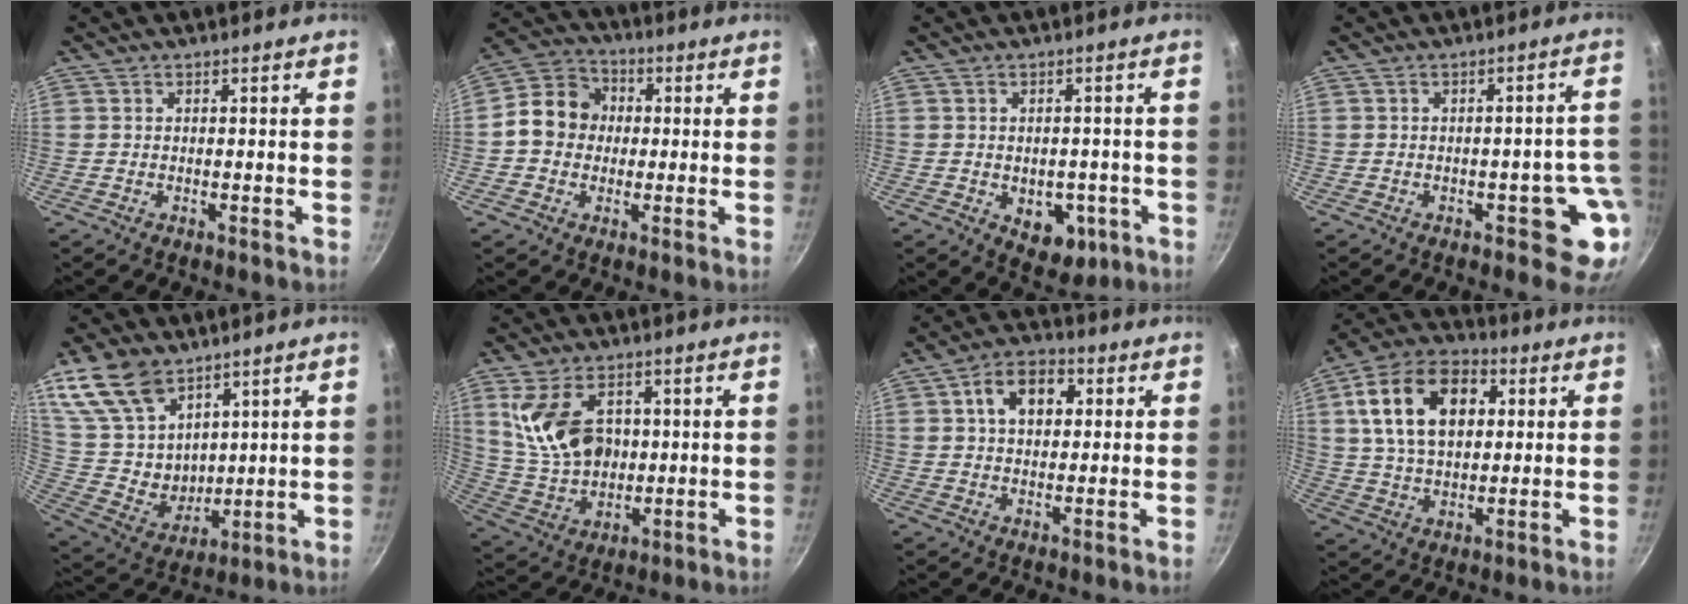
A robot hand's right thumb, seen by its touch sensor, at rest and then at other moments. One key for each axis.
{"total": 10.0, "fx": 0.1, "fy": 8.8, "fz": 4.9, "tx": -0.052, "ty": 0.022, "tz": -0.021}
{"total": 8.1, "fx": -2.4, "fy": 5.6, "fz": 5.3, "tx": -0.036, "ty": 0.002, "tz": -0.021}
{"total": 7.5, "fx": -2.4, "fy": 4.2, "fz": 5.8, "tx": -0.003, "ty": 0.025, "tz": -0.027}
{"total": 17.1, "fx": 10.5, "fy": 10.8, "fz": 8.2, "tx": -0.130, "ty": -0.058, "tz": 0.219}
{"total": 14.9, "fx": 3.5, "fy": 10.2, "fz": 10.3, "tx": -0.172, "ty": -0.015, "tz": 0.082}
{"total": 9.3, "fx": 2.4, "fy": 6.3, "fz": 6.4, "tx": -0.078, "ty": 0.012, "tz": 0.029}
{"total": 18.5, "fx": 5.0, "fy": 11.9, "fz": 13.2, "tx": -0.210, "ty": 0.009, "tz": 0.077}